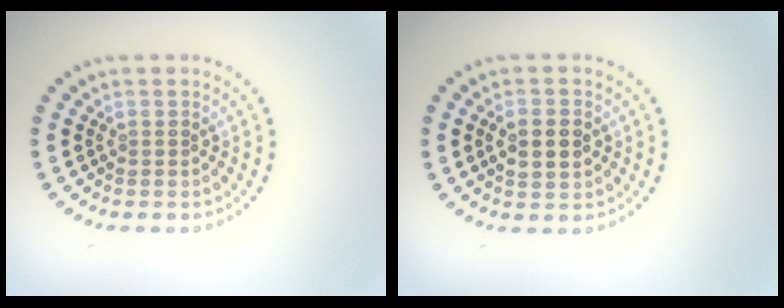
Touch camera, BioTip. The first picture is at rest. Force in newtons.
{"total": 3.0, "press": 3.0, "slide": 0.2}